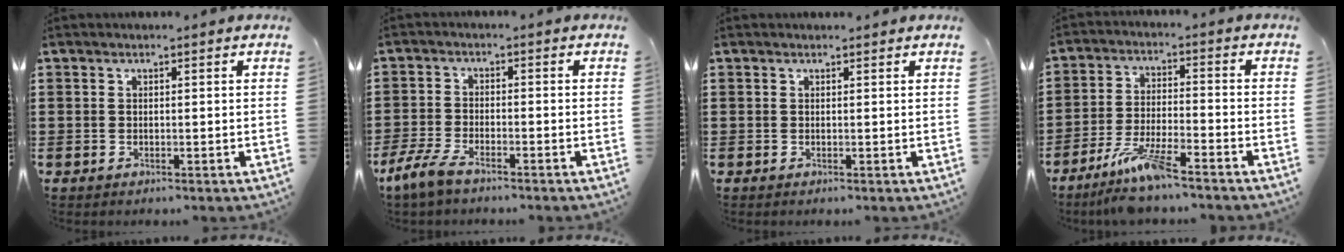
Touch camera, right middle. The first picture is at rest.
{"total": 4.9, "force": [-3.8, 1.2, 2.9], "torque": [-0.083, -0.010, -0.081]}
{"total": 0.0}
{"total": 7.9, "force": [-6.2, 0.8, 4.9], "torque": [-0.109, -0.013, -0.118]}